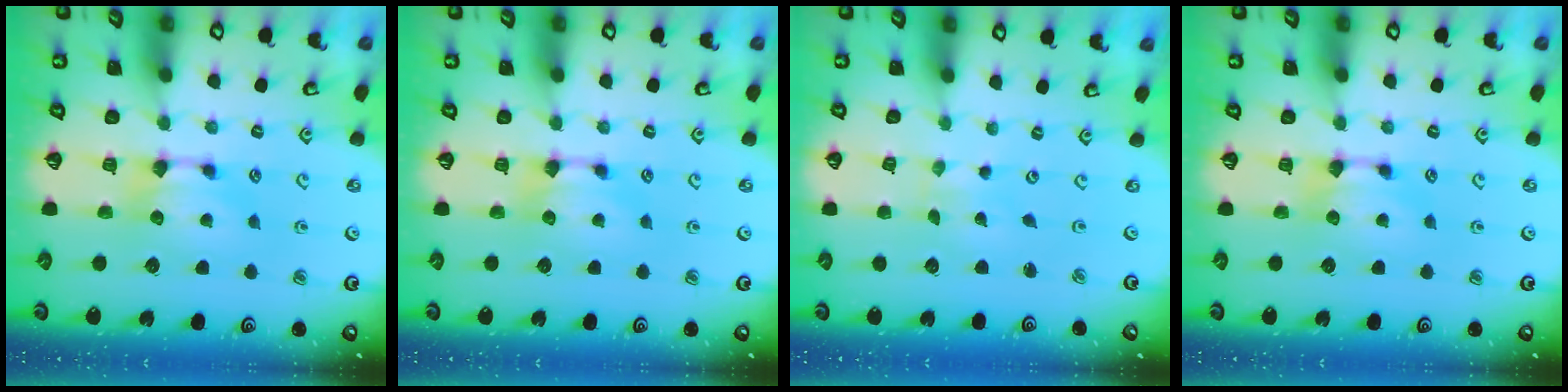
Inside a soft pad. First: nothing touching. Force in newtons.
{"total": 0.0}
{"total": 5.9, "press": 5.9, "slide": 0.5}
{"total": 0.0}